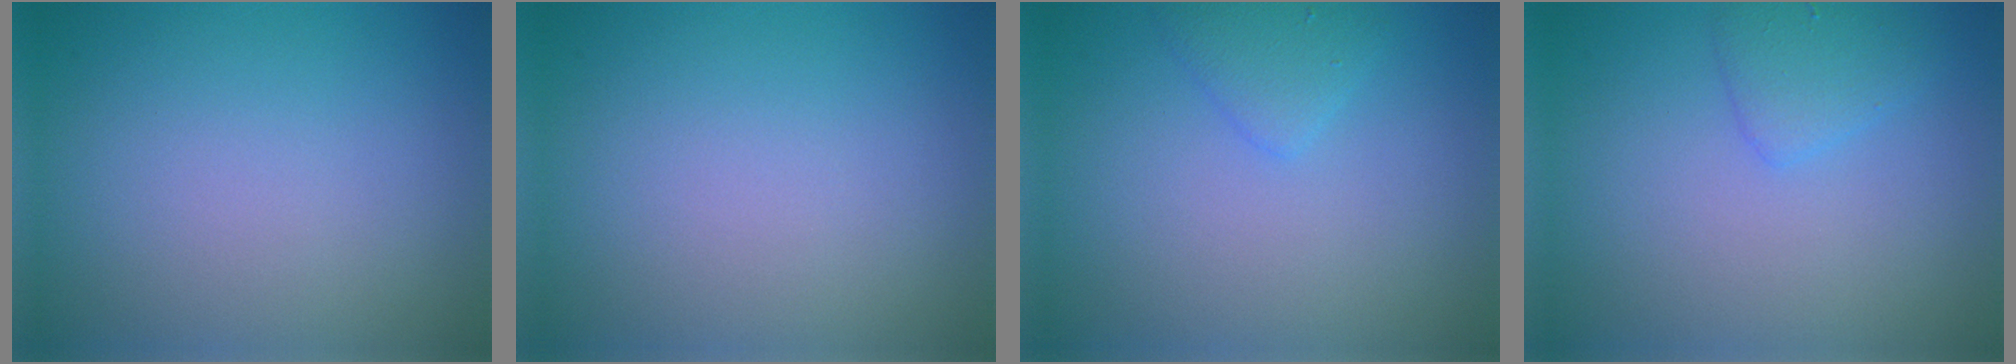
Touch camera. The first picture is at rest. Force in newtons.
{"total": 0.0}
{"total": 1.7, "press": 1.7, "slide": 0.1}
{"total": 1.9, "press": 1.9, "slide": 0.1}